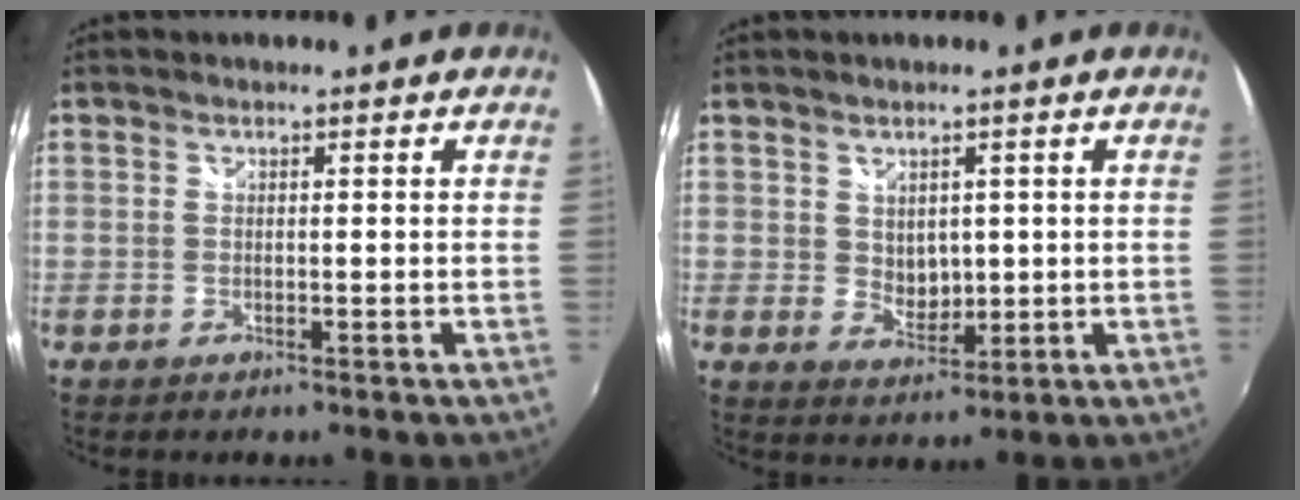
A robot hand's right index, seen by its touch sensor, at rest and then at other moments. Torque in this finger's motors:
{"motor_torque": [0.02, 0.05, 0.19, 0.00]}